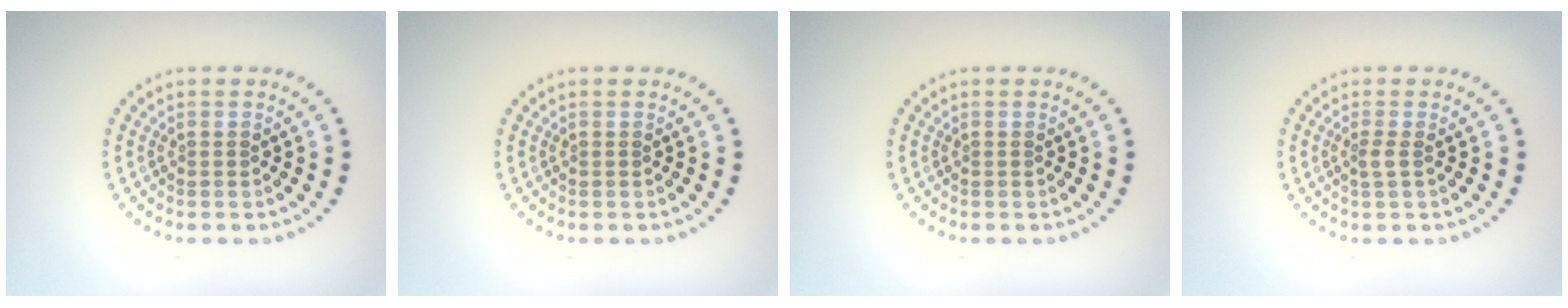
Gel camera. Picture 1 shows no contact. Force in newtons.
{"total": 0.0}
{"total": 0.0}
{"total": 1.1, "press": 0.7, "slide": 0.8}